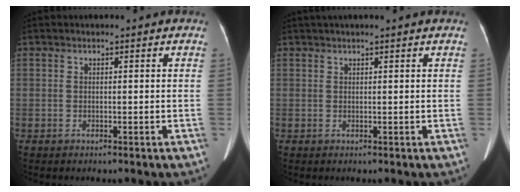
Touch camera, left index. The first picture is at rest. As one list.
[{"total": 3.0, "force": [2.5, -0.5, 1.7], "torque": [-0.020, 0.031, 0.041]}]